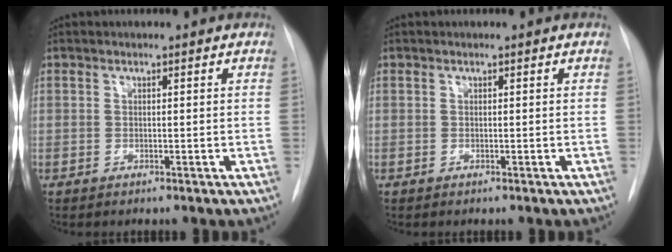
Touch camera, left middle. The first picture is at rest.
{"total": 0.0}